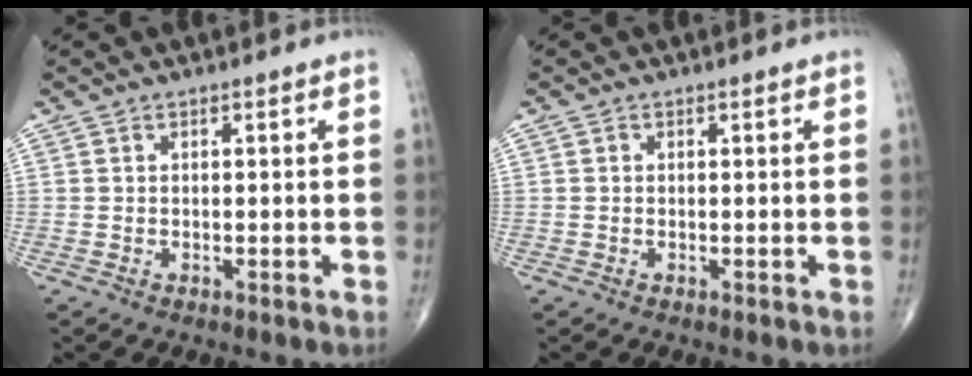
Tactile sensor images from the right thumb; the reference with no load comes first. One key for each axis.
{"total": 0.0}